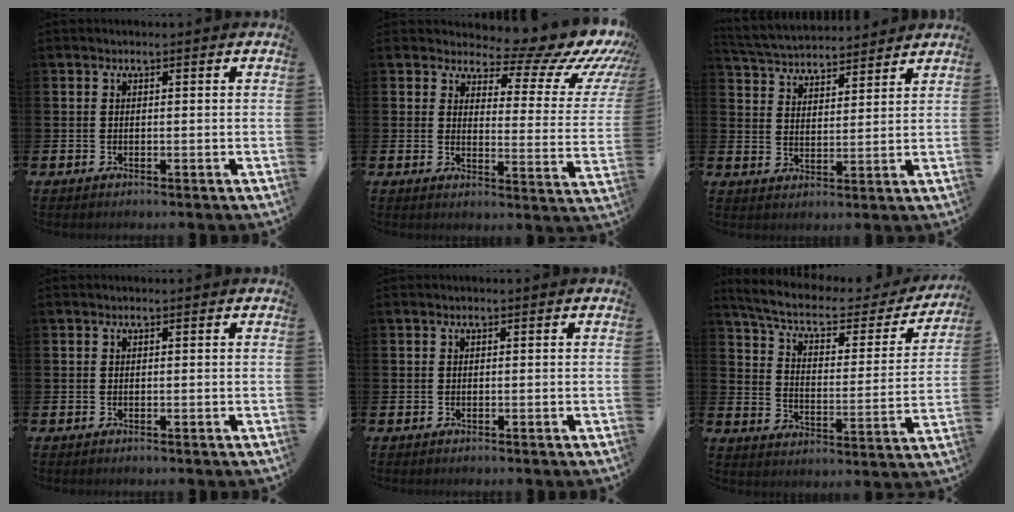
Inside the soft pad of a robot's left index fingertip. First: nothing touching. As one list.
[{"total": 7.9, "force": [6.2, 3.4, 3.5], "torque": [-0.046, -0.062, 0.097]}, {"total": 4.6, "force": [4.5, 0.9, 0.1], "torque": [-0.028, -0.030, 0.081]}, {"total": 0.0}, {"total": 0.0}, {"total": 7.1, "force": [5.7, 2.4, 3.5], "torque": [-0.092, -0.040, 0.091]}]